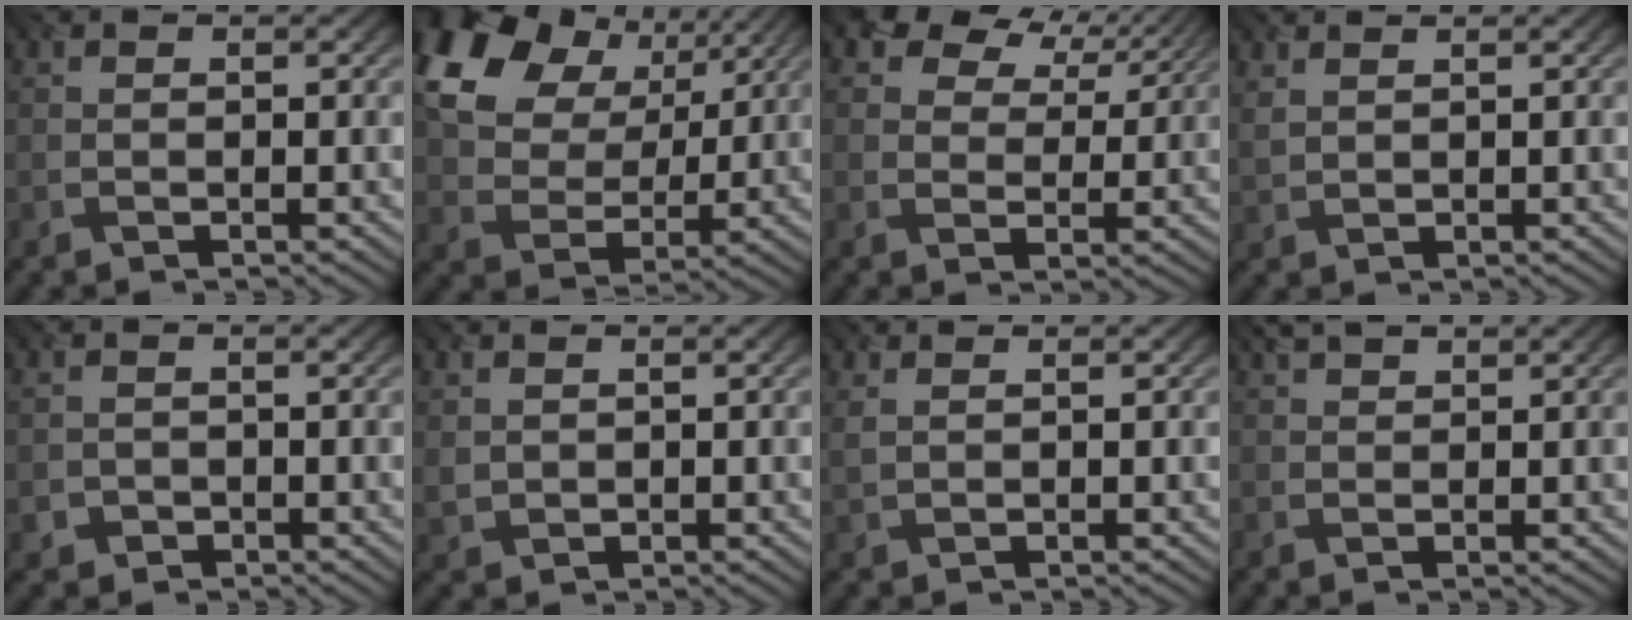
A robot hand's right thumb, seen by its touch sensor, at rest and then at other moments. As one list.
[{"total": 15.4, "force": [7.2, 10.3, 8.8], "torque": [-0.207, 0.024, 0.125]}, {"total": 7.6, "force": [5.1, 4.5, 3.4], "torque": [-0.074, 0.010, 0.074]}, {"total": 1.6, "force": [1.6, 0.2, 0.2], "torque": [-0.017, -0.001, 0.035]}, {"total": 1.2, "force": [-0.3, 1.1, -0.2], "torque": [0.005, -0.007, -0.010]}, {"total": 1.4, "force": [1.2, 0.8, 0.1], "torque": [-0.013, -0.005, 0.027]}, {"total": 1.4, "force": [1.4, 0.0, 0.4], "torque": [-0.021, -0.001, 0.028]}, {"total": 3.0, "force": [2.5, 0.8, 1.6], "torque": [-0.041, 0.008, 0.049]}]